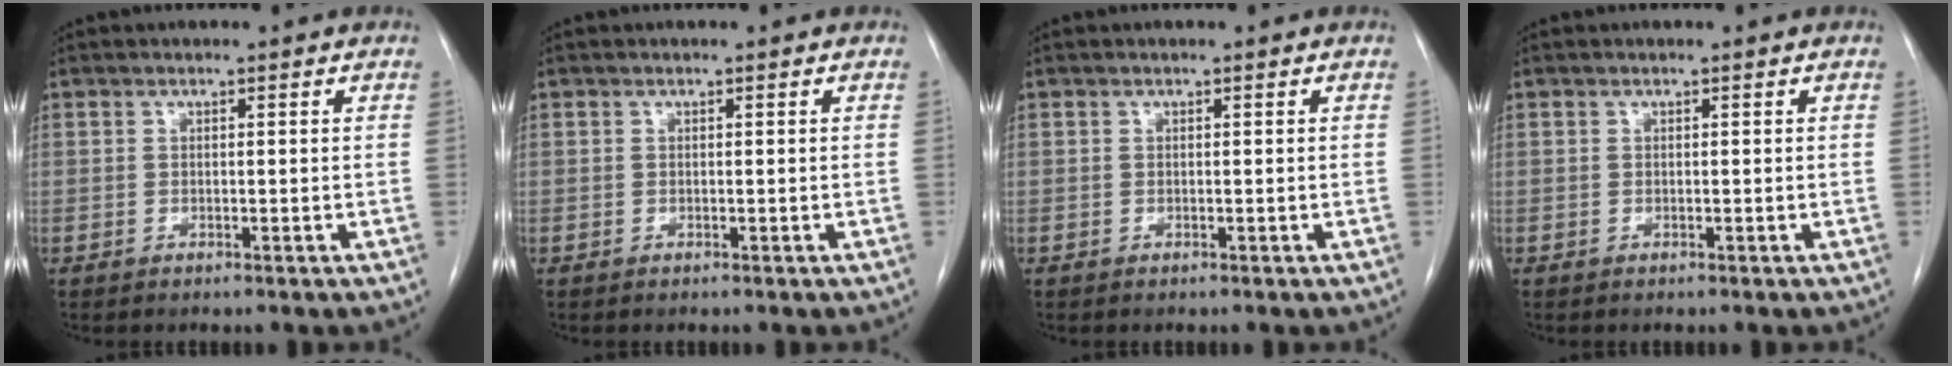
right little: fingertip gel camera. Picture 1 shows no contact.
{"total": 0.0}
{"total": 0.0}
{"total": 0.0}